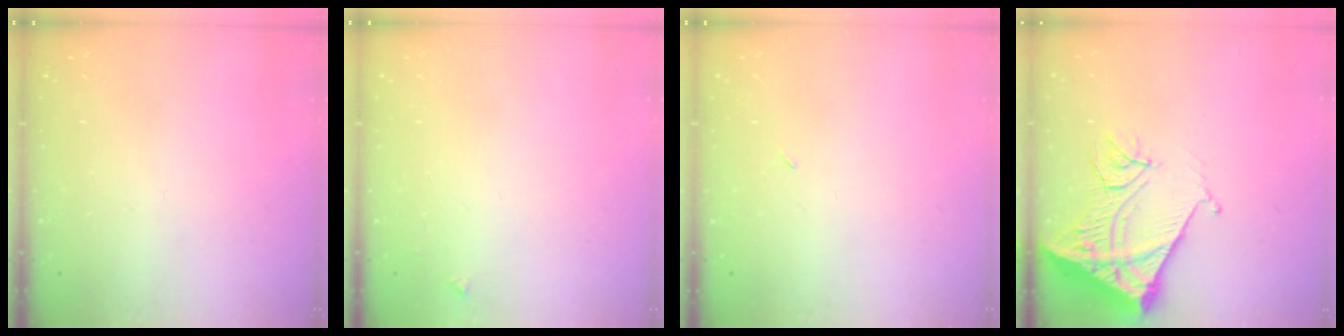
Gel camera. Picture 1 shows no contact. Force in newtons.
{"total": 3.3, "press": 3.3, "slide": 0.4}
{"total": 2.3, "press": 2.0, "slide": 1.2}
{"total": 14.2, "press": 14.1, "slide": 1.5}